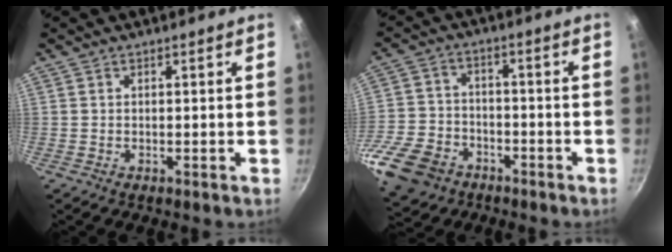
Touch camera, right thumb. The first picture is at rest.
{"total": 16.2, "force": [-7.9, 11.7, 7.8], "torque": [-0.167, 0.032, -0.145]}